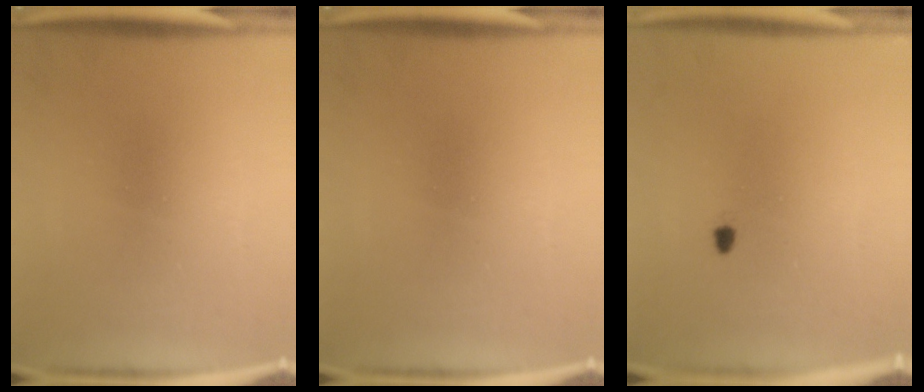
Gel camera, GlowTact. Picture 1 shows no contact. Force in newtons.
{"total": 0.0}
{"total": 0.8}